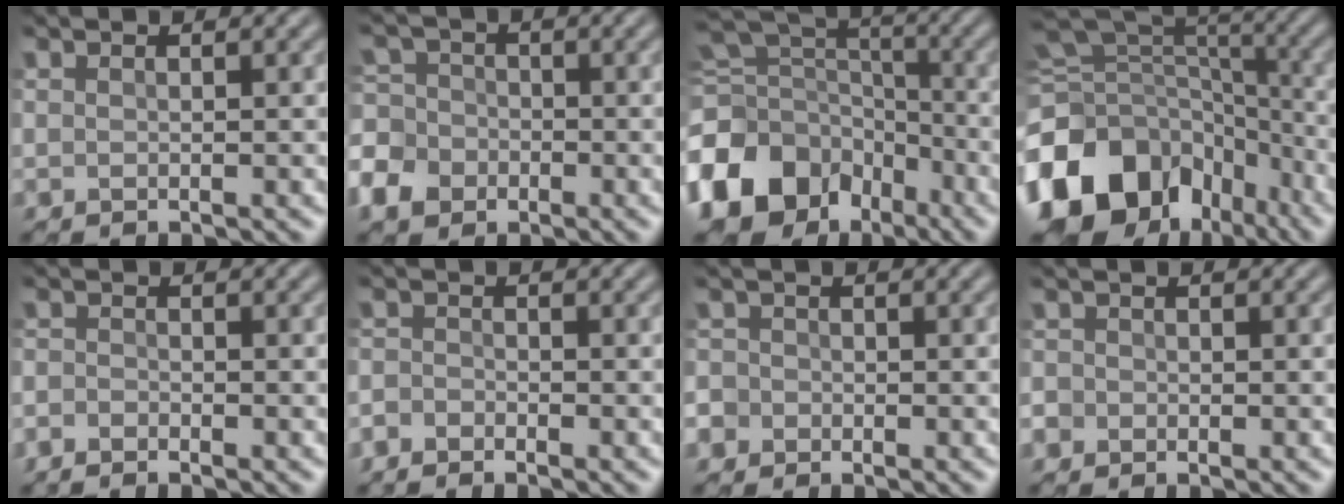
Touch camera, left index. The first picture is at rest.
{"total": 7.5, "force": [-4.5, 5.6, 2.1], "torque": [-0.053, -0.024, -0.097]}
{"total": 14.3, "force": [-7.6, 10.6, 5.7], "torque": [-0.157, -0.020, -0.128]}
{"total": 17.4, "force": [-9.3, 12.8, 7.2], "torque": [-0.177, -0.009, -0.134]}
{"total": 1.1, "force": [-1.0, 0.5, 0.0], "torque": [0.004, -0.002, -0.025]}
{"total": 1.5, "force": [-1.3, 0.8, 0.0], "torque": [0.013, -0.001, -0.033]}
{"total": 4.0, "force": [-2.0, 3.4, 0.6], "torque": [-0.003, -0.004, -0.058]}
{"total": 2.2, "force": [-1.1, 1.8, 0.2], "torque": [0.002, -0.005, -0.022]}